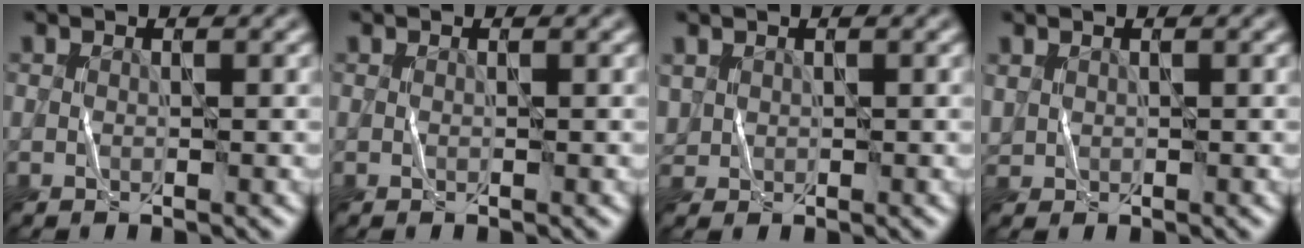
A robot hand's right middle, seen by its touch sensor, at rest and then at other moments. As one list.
[{"total": 0.0}, {"total": 1.1, "force": [0.3, 1.0, 0.2], "torque": [-0.008, 0.000, 0.010]}, {"total": 0.8, "force": [0.3, 0.7, 0.1], "torque": [-0.005, 0.000, 0.011]}]